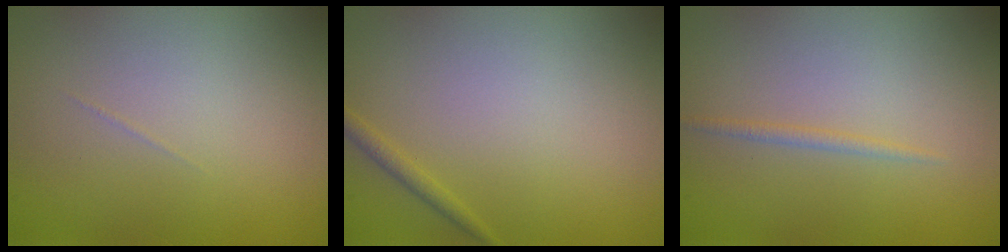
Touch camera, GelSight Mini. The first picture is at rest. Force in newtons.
{"total": 0.9, "press": 0.9, "slide": 0.1}
{"total": 0.8, "press": 0.8, "slide": 0.0}